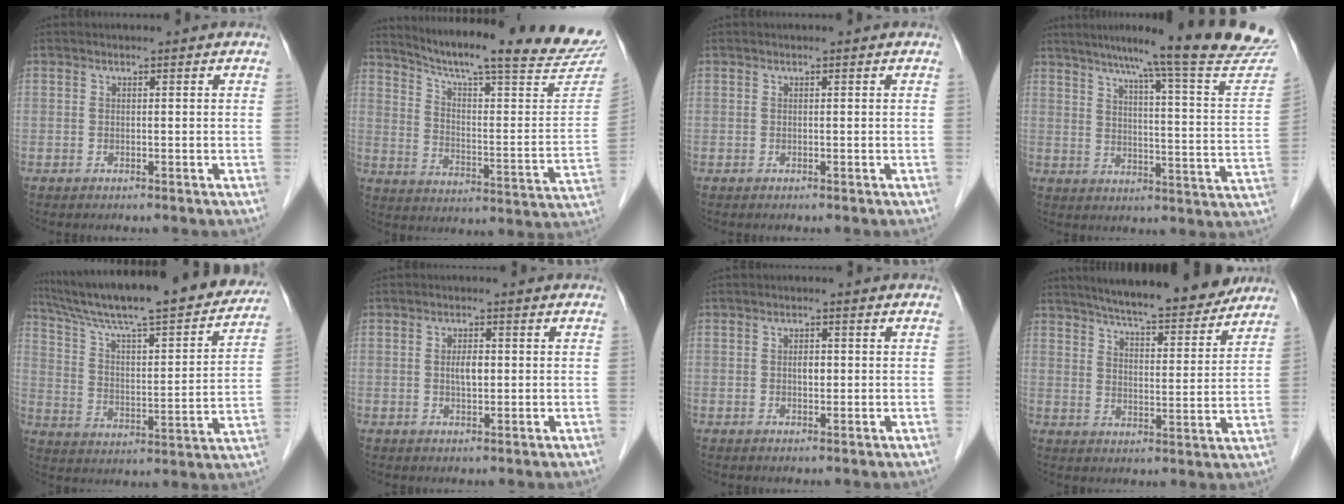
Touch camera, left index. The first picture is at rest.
{"total": 26.4, "force": [23.8, 1.4, 11.5], "torque": [-0.174, -0.071, 0.310]}
{"total": 0.0}
{"total": 24.1, "force": [21.5, -0.4, 10.7], "torque": [-0.152, -0.069, 0.263]}
{"total": 28.0, "force": [24.3, 3.4, 13.6], "torque": [-0.220, -0.019, 0.341]}
{"total": 2.4, "force": [0.2, 1.0, 2.2], "torque": [-0.041, 0.001, 0.003]}
{"total": 1.5, "force": [0.1, 0.8, 1.3], "torque": [-0.019, 0.002, 0.001]}
{"total": 17.9, "force": [15.8, 2.5, 7.9], "torque": [-0.115, 0.002, 0.220]}